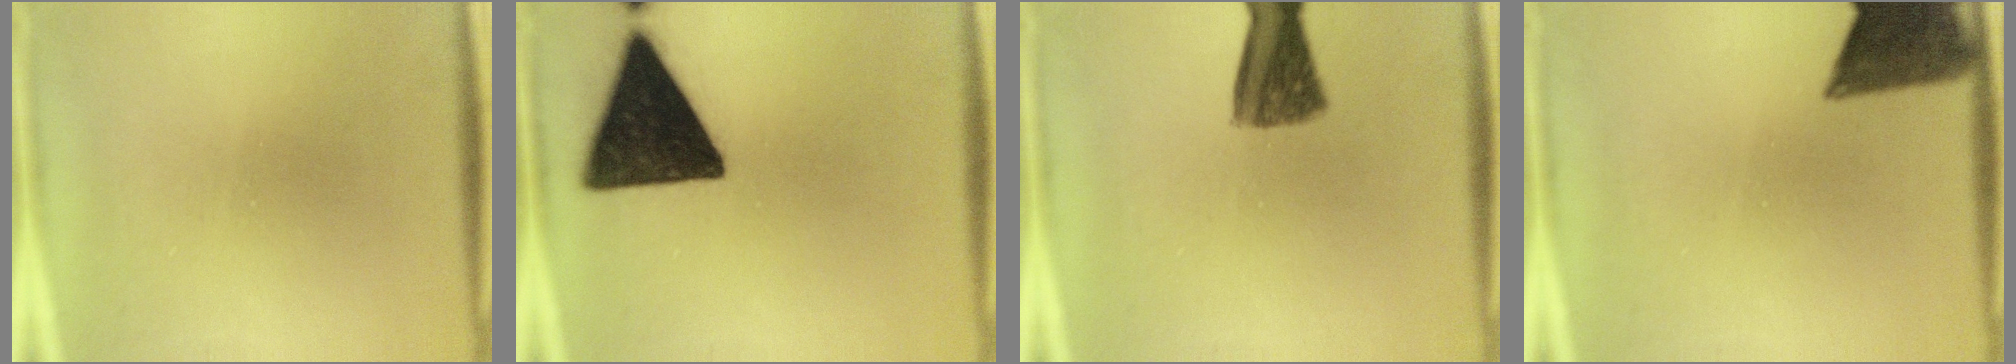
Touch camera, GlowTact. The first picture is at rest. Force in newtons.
{"total": 18.1}
{"total": 8.2}
{"total": 11.6}